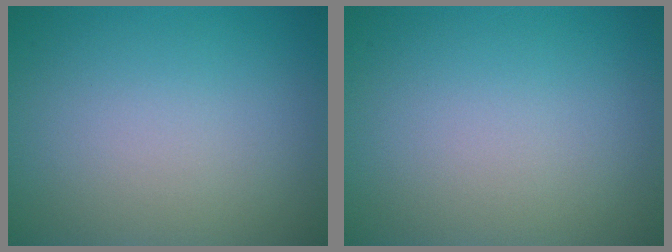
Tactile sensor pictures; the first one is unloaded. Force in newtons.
{"total": 0.0}